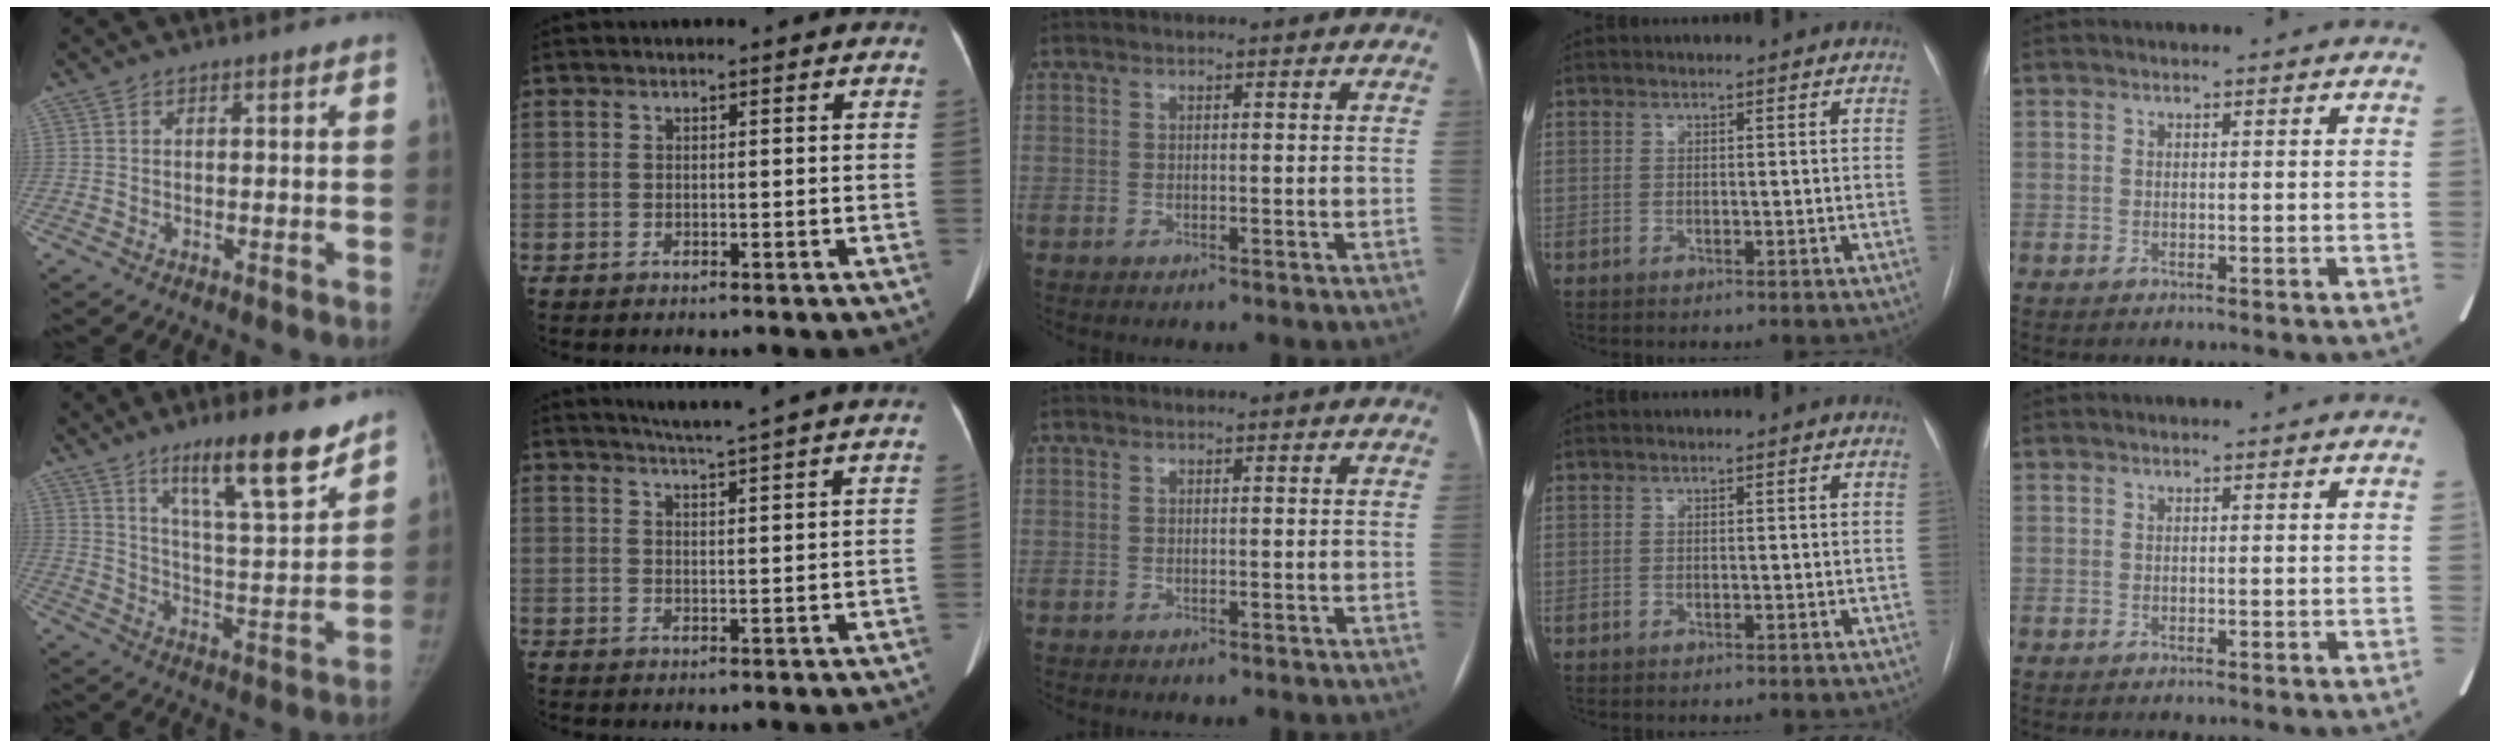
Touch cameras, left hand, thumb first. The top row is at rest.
{"thumb": {"total": 15.6, "force": [10.9, 2.7, 10.8], "torque": [-0.148, -0.076, 0.182]}, "index": {"total": 9.9, "force": [9.0, -1.3, 4.0], "torque": [-0.063, 0.003, 0.109]}}